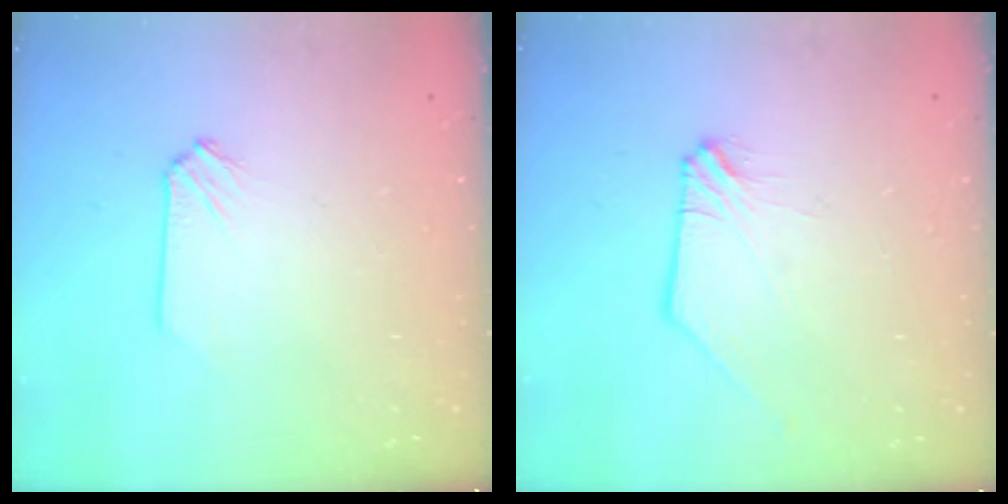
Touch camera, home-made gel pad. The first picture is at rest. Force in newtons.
{"total": 0.5, "press": 0.5, "slide": 0.2}